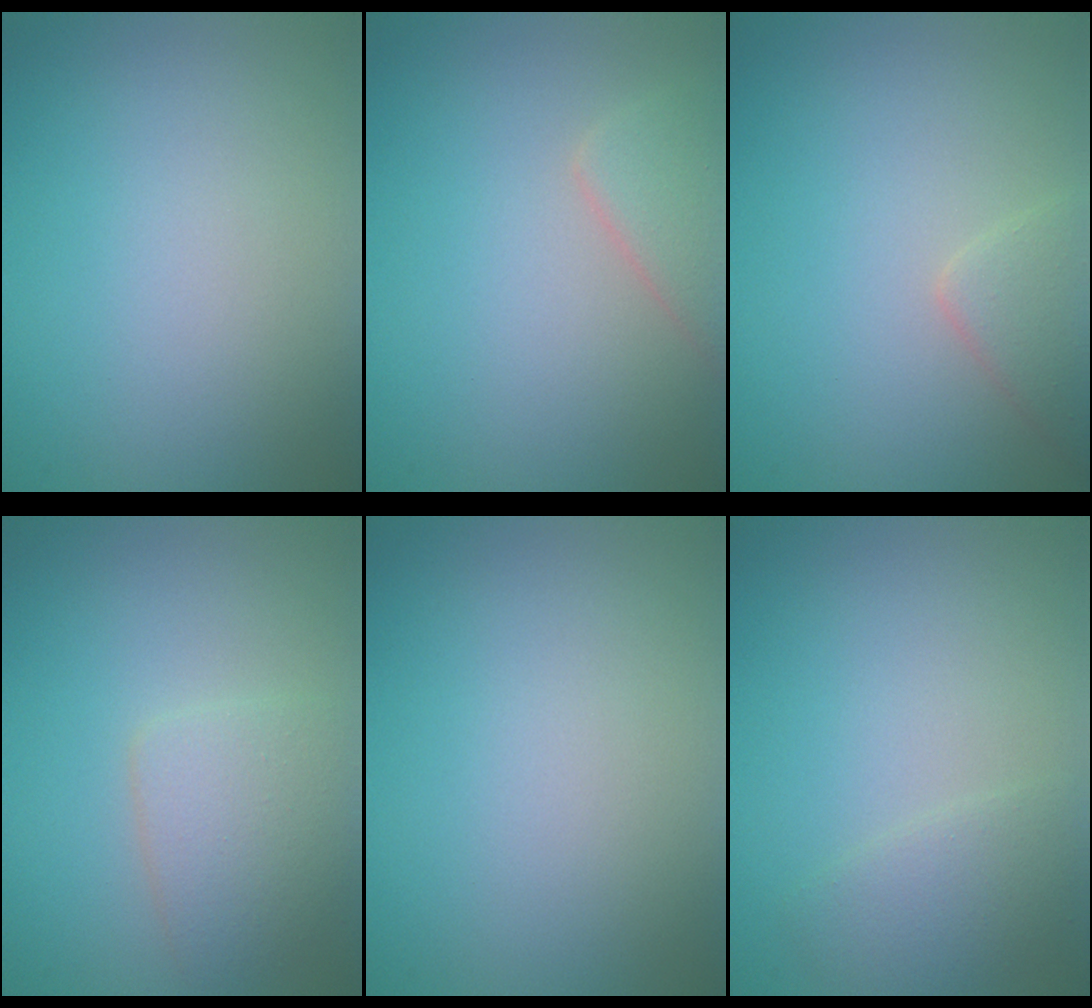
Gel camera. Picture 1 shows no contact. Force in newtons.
{"total": 2.8, "press": 2.8, "slide": 0.2}
{"total": 2.2, "press": 2.2, "slide": 0.1}
{"total": 2.9, "press": 2.9, "slide": 0.2}
{"total": 0.0}
{"total": 1.9, "press": 1.9, "slide": 0.1}